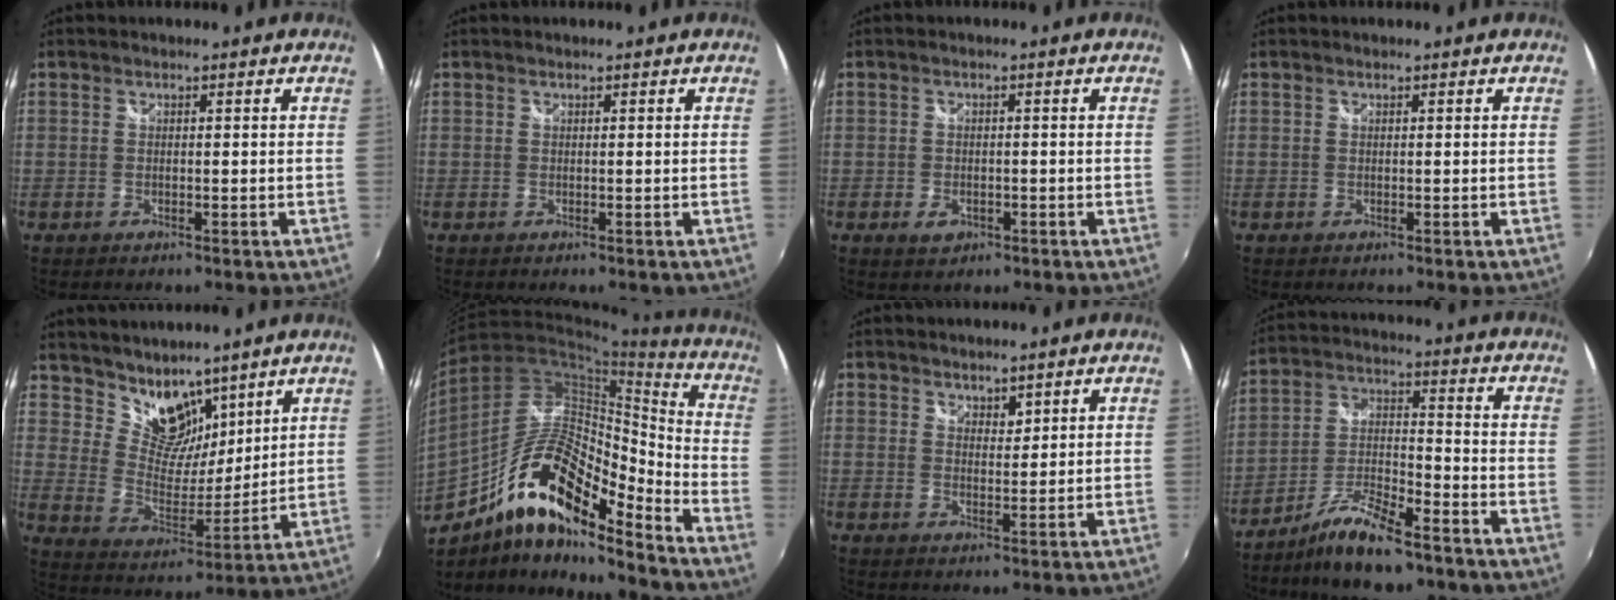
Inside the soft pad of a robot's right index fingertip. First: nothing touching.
{"total": 0.0}
{"total": 3.0, "force": [-1.4, 2.1, 1.6], "torque": [-0.031, -0.004, -0.022]}
{"total": 0.0}
{"total": 11.3, "force": [8.6, 6.4, 3.7], "torque": [-0.062, 0.001, 0.164]}
{"total": 19.6, "force": [-12.4, 6.2, 13.9], "torque": [-0.245, 0.002, -0.233]}
{"total": 2.2, "force": [1.8, 1.1, 0.6], "torque": [-0.004, 0.000, 0.030]}
{"total": 10.9, "force": [-8.4, 2.4, 6.6], "torque": [-0.140, 0.002, -0.156]}